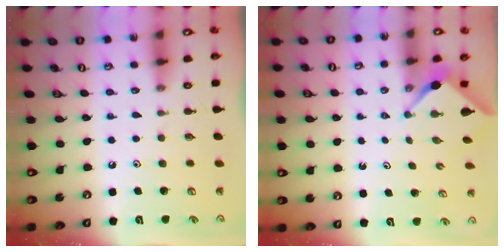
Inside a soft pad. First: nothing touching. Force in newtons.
{"total": 2.5, "press": 2.5, "slide": 0.3}